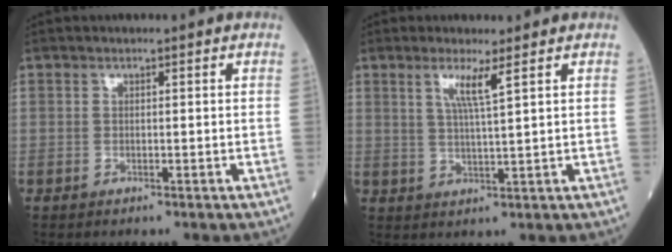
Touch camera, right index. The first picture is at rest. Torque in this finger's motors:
{"motor_torque": [0.62, 0.57, 0.35, 0.11]}